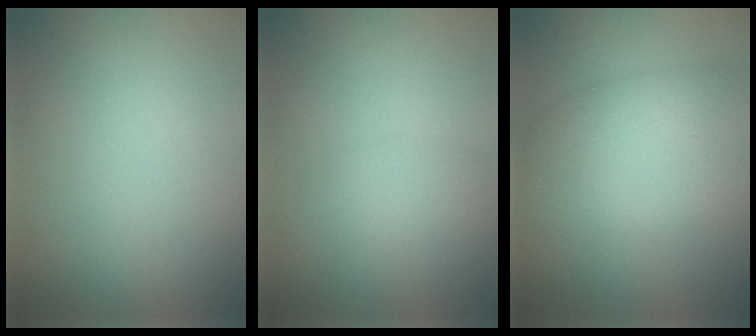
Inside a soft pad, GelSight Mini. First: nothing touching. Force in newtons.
{"total": 1.8, "press": 1.8, "slide": 0.1}
{"total": 7.6, "press": 7.6, "slide": 0.2}